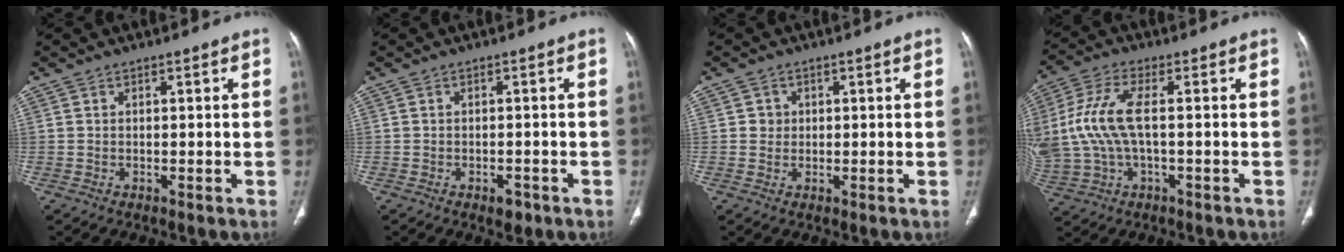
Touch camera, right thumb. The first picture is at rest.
{"total": 0.5, "force": [-0.3, 0.3, 0.3], "torque": [-0.001, -0.001, -0.003]}
{"total": 1.9, "force": [0.3, 1.8, 0.4], "torque": [0.004, 0.002, 0.005]}
{"total": 12.4, "force": [0.4, 5.6, 11.0], "torque": [-0.271, 0.022, 0.012]}